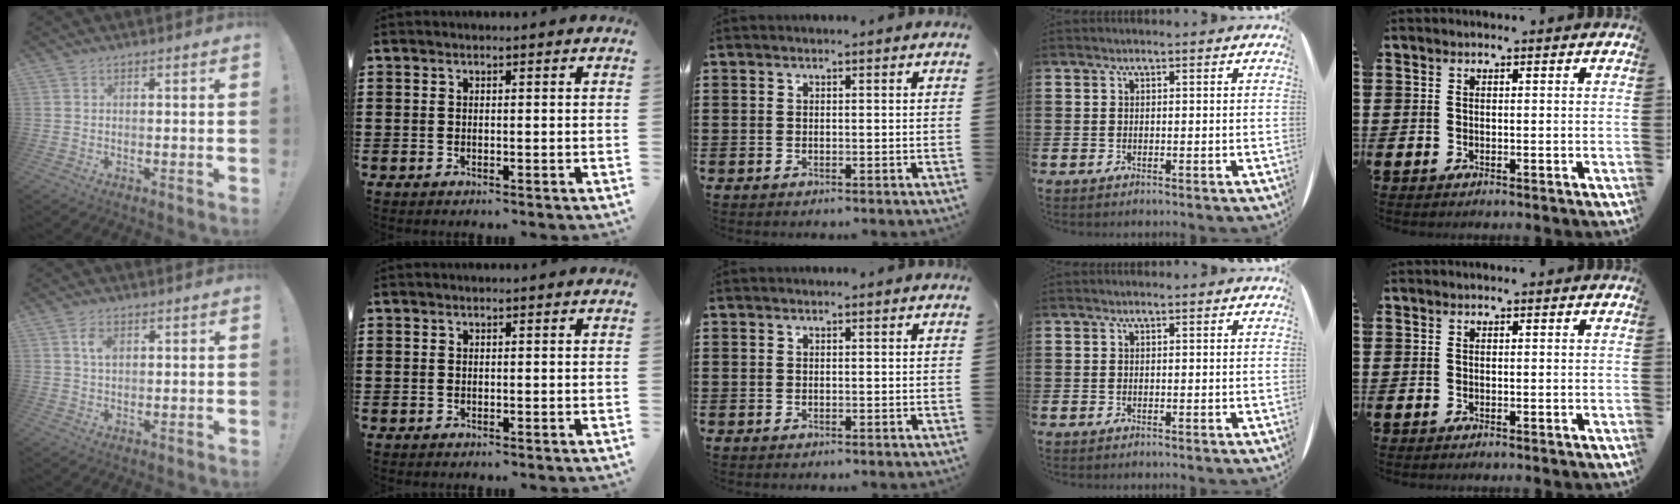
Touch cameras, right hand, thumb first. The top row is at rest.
{"thumb": {"total": 3.8, "force": [1.2, 2.2, 2.9], "torque": [-0.046, 0.000, 0.019]}}